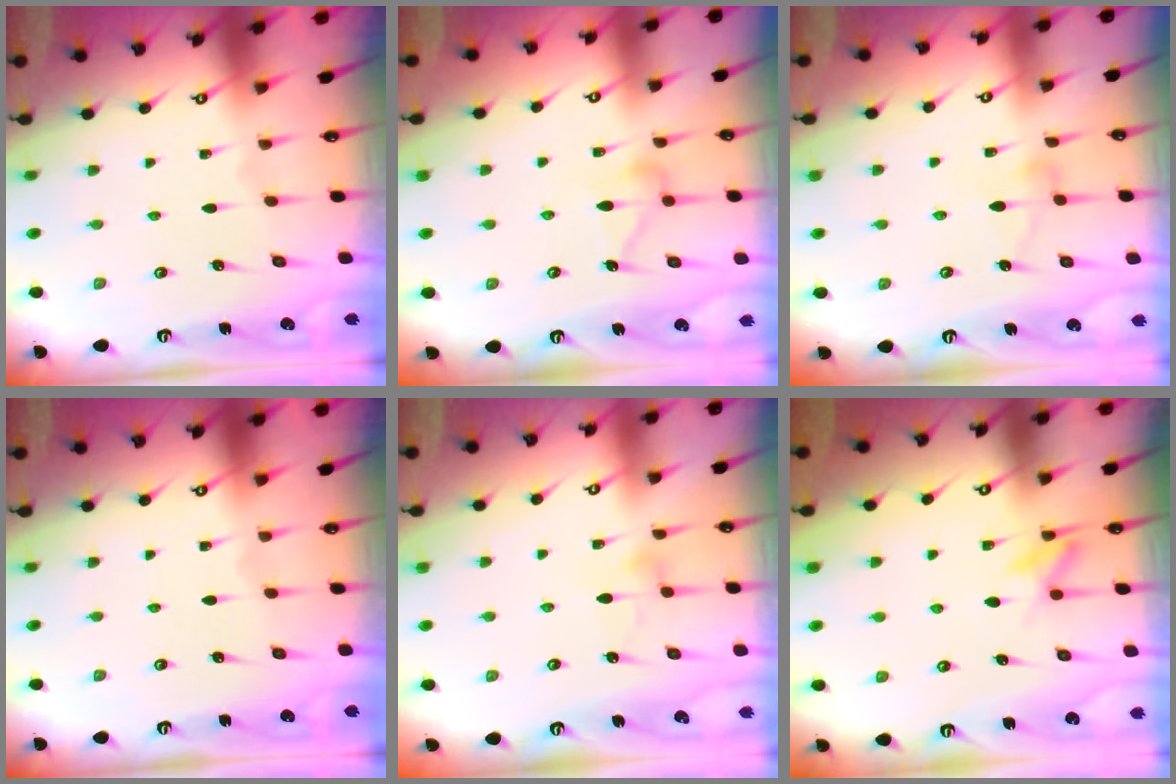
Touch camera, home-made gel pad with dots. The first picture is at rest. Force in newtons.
{"total": 11.7, "press": 11.7, "slide": 0.5}
{"total": 3.9, "press": 3.9, "slide": 0.3}
{"total": 0.0}
{"total": 6.4, "press": 6.4, "slide": 0.5}
{"total": 9.3, "press": 9.2, "slide": 1.3}